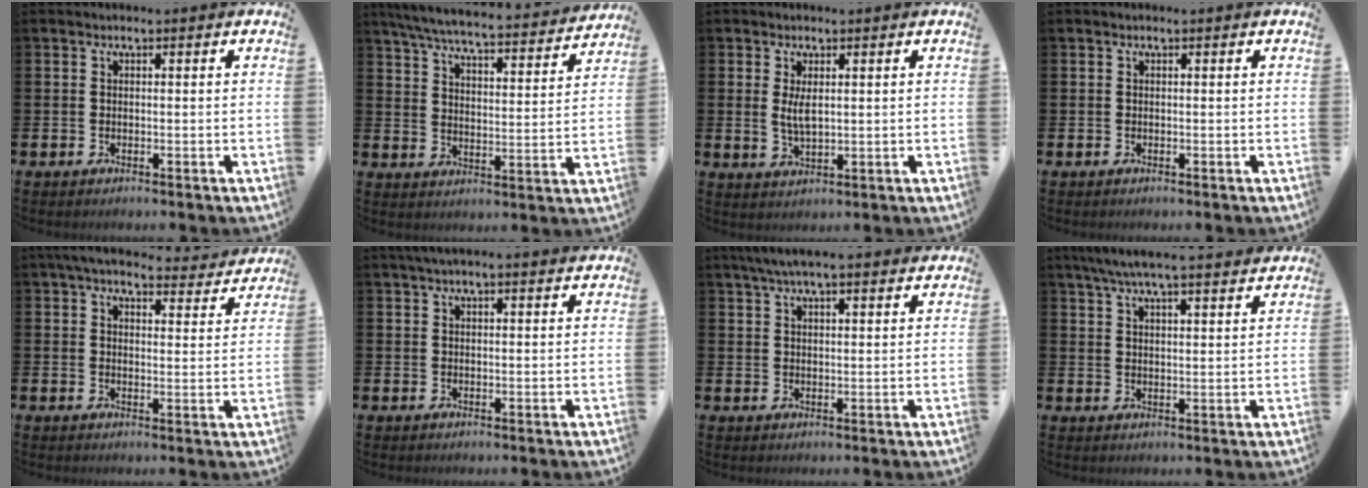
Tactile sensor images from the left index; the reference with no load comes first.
{"total": 6.7, "force": [6.1, 0.6, 2.6], "torque": [-0.073, -0.045, 0.103]}
{"total": 3.1, "force": [1.1, 1.2, 2.7], "torque": [-0.046, 0.001, 0.016]}
{"total": 0.0}
{"total": 5.5, "force": [5.0, 1.4, 1.8], "torque": [-0.042, -0.027, 0.087]}
{"total": 2.3, "force": [1.9, 0.2, 1.2], "torque": [-0.028, 0.002, 0.034]}
{"total": 4.8, "force": [4.2, 0.6, 2.4], "torque": [-0.056, -0.004, 0.075]}
{"total": 6.0, "force": [5.6, 0.2, 2.2], "torque": [-0.058, -0.020, 0.100]}